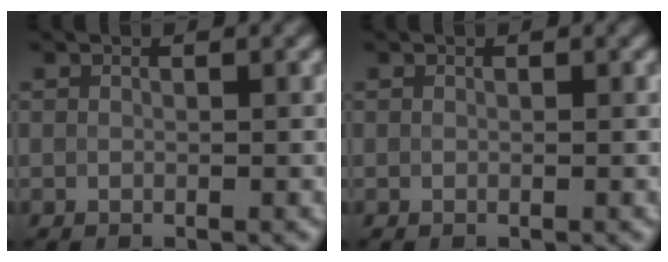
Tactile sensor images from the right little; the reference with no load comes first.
{"total": 0.0}